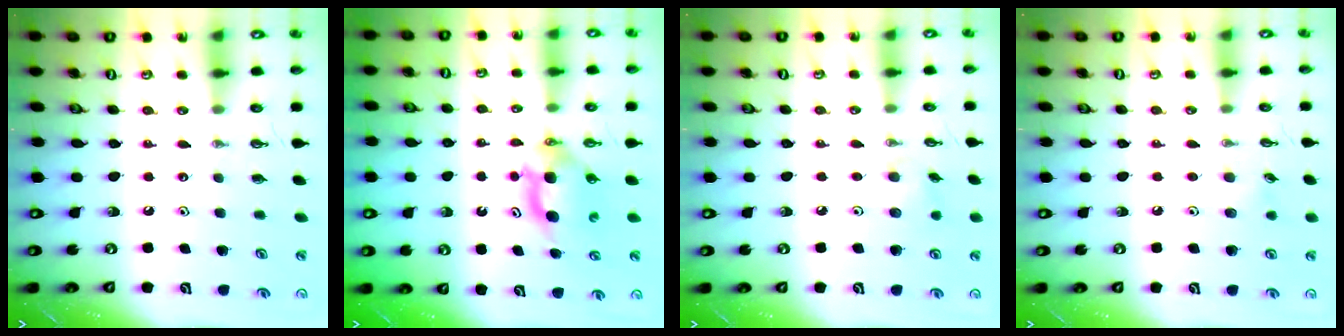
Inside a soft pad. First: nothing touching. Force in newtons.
{"total": 6.0, "press": 5.8, "slide": 1.6}
{"total": 5.2, "press": 5.2, "slide": 0.3}
{"total": 5.4, "press": 5.2, "slide": 1.4}